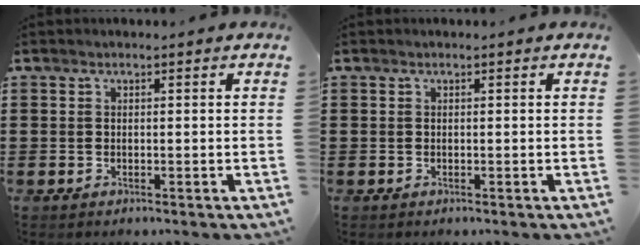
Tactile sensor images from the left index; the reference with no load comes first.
{"total": 0.0}